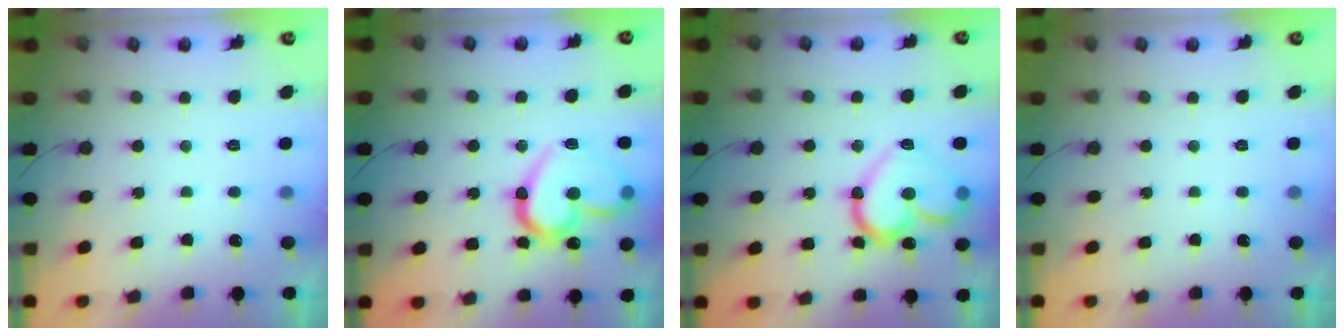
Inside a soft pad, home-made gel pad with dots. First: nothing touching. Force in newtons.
{"total": 18.4, "press": 18.2, "slide": 2.0}
{"total": 17.5, "press": 17.4, "slide": 1.4}
{"total": 0.0}